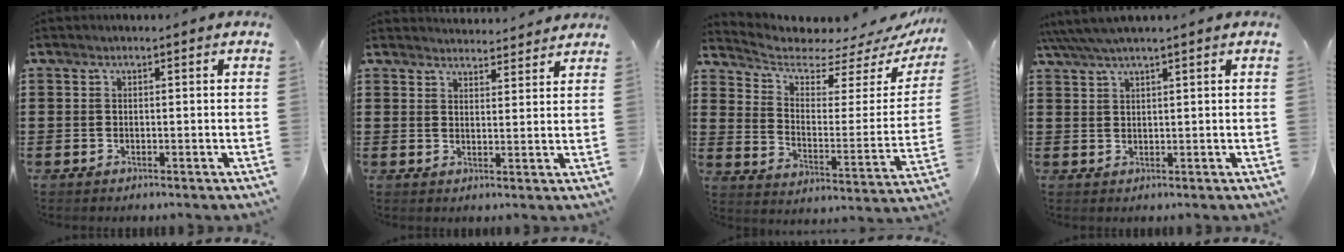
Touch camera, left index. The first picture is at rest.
{"total": 3.3, "force": [3.3, 0.2, -0.1], "torque": [0.000, -0.017, 0.060]}
{"total": 5.2, "force": [4.5, 1.6, 1.9], "torque": [-0.056, -0.045, 0.074]}
{"total": 2.8, "force": [2.3, -0.1, 1.7], "torque": [-0.039, 0.001, 0.041]}